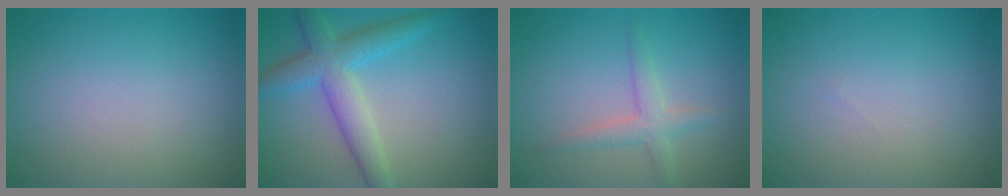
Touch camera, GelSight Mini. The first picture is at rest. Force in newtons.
{"total": 4.9, "press": 4.8, "slide": 0.2}
{"total": 2.3, "press": 2.3, "slide": 0.1}
{"total": 0.0}